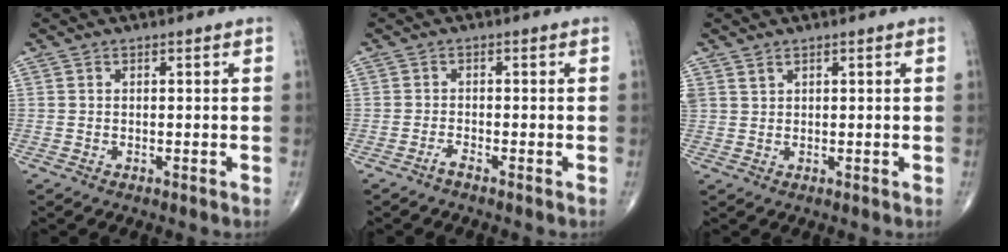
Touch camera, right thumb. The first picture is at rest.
{"total": 1.0, "force": [-0.9, 0.0, 0.4], "torque": [-0.013, 0.005, -0.019]}
{"total": 1.4, "force": [1.2, 0.7, 0.3], "torque": [0.002, -0.003, 0.024]}